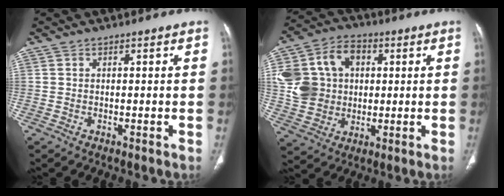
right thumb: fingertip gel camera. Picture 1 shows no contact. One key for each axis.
{"total": 15.8, "fx": 2.4, "fy": 13.0, "fz": 8.6, "tx": -0.148, "ty": 0.018, "tz": 0.049}